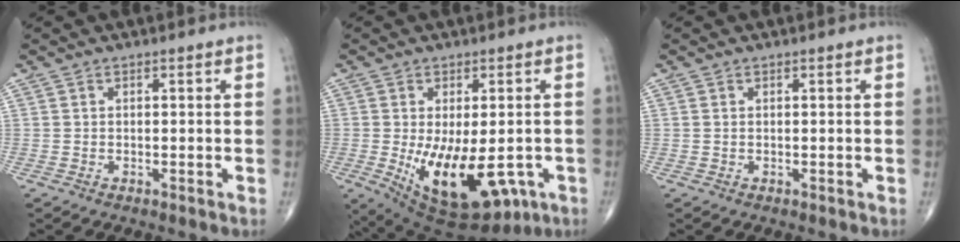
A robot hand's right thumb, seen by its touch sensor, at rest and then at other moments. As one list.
[{"total": 17.6, "force": [-5.0, 8.6, 14.5], "torque": [-0.221, -0.017, -0.049]}, {"total": 0.0}]